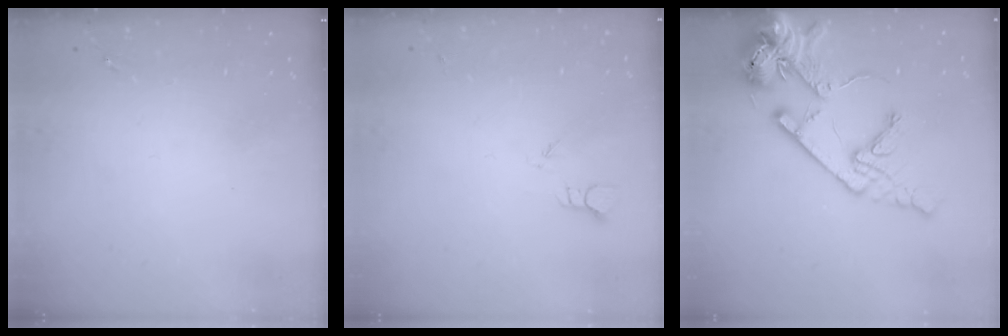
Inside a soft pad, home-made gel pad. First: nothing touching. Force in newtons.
{"total": 2.4, "press": 2.4, "slide": 0.2}
{"total": 19.0, "press": 18.8, "slide": 2.9}